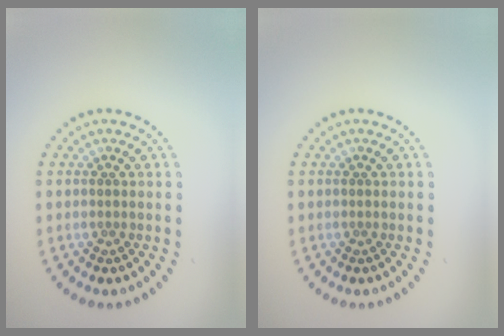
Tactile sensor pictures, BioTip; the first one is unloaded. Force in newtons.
{"total": 0.0}